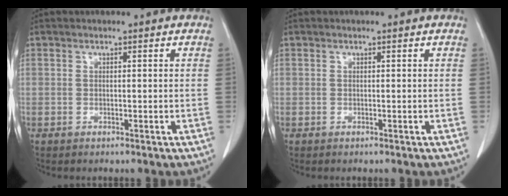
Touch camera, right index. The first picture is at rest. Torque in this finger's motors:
{"motor_torque": [0.00, 0.00, 0.00, 0.00]}